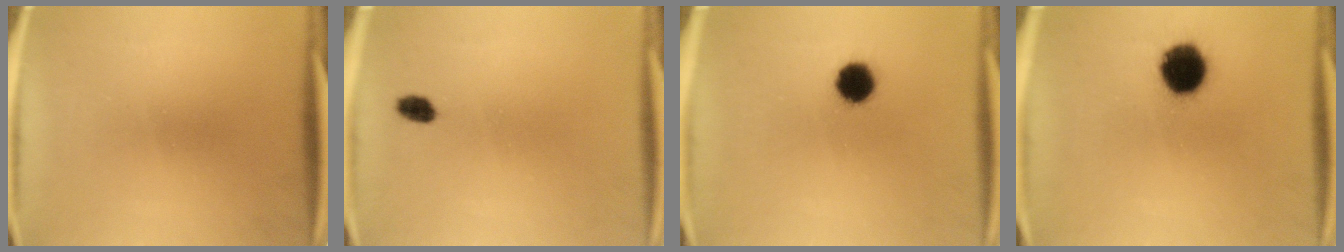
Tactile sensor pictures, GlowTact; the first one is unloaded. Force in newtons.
{"total": 2.1}
{"total": 6.6}
{"total": 11.5}